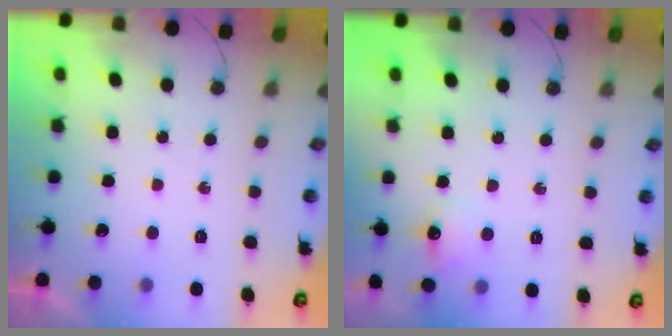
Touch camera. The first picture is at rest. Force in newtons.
{"total": 7.8, "press": 7.7, "slide": 1.0}